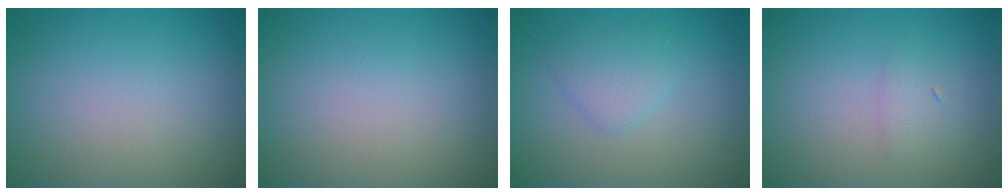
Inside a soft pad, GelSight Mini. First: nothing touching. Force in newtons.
{"total": 0.0}
{"total": 1.9, "press": 1.9, "slide": 0.2}
{"total": 1.3, "press": 1.3, "slide": 0.1}